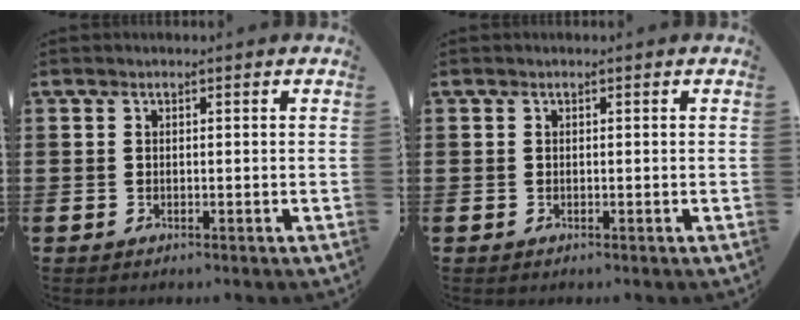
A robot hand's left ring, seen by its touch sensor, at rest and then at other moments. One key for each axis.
{"total": 0.0}